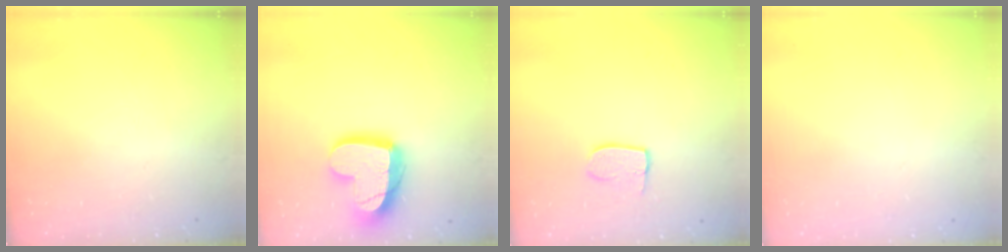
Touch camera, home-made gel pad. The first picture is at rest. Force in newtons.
{"total": 17.4, "press": 17.4, "slide": 1.6}
{"total": 6.7, "press": 6.7, "slide": 0.2}
{"total": 0.0}